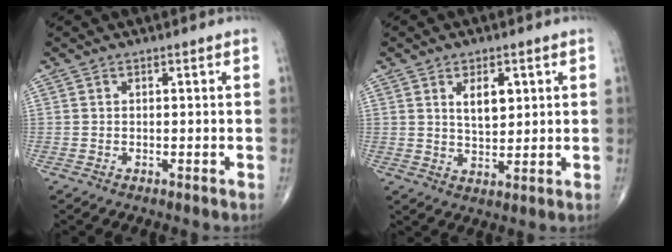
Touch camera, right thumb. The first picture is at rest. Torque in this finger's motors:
{"motor_torque": [0.09, 1.69, 0.47, 0.46, 0.02]}